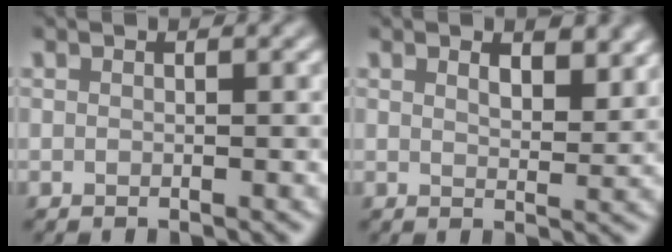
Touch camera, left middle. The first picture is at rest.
{"total": 3.0, "force": [2.0, 1.2, 1.9], "torque": [-0.033, -0.005, 0.034]}